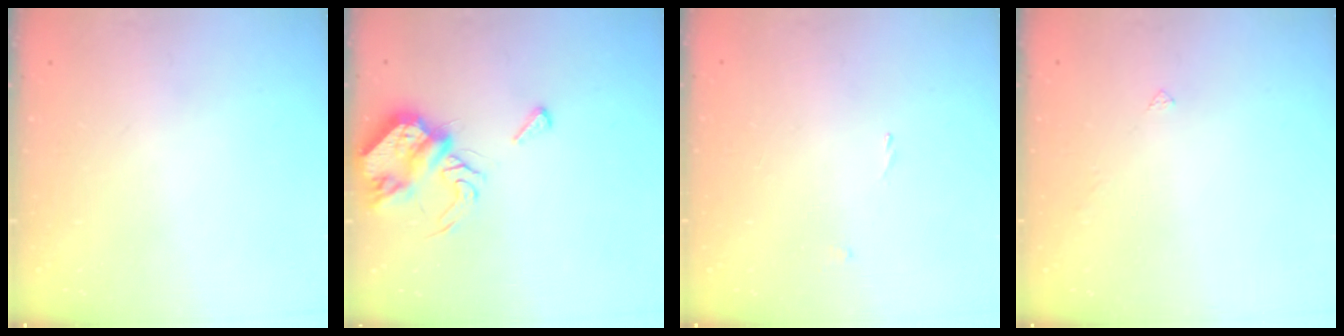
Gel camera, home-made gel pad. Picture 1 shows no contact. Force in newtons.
{"total": 7.6, "press": 7.6, "slide": 0.8}
{"total": 0.7, "press": 0.5, "slide": 0.4}
{"total": 1.5, "press": 1.4, "slide": 0.3}